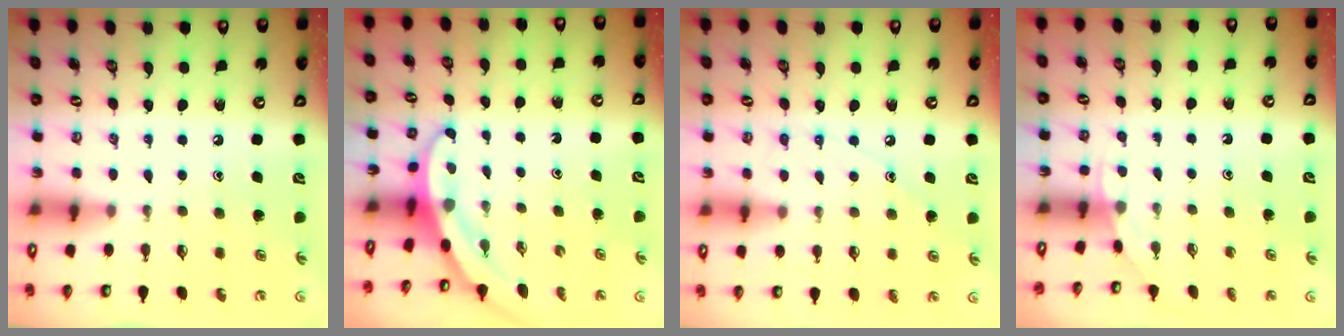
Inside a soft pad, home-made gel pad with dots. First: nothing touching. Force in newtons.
{"total": 3.0, "press": 3.0, "slide": 0.1}
{"total": 6.8, "press": 6.8, "slide": 0.6}
{"total": 2.5, "press": 2.5, "slide": 0.2}